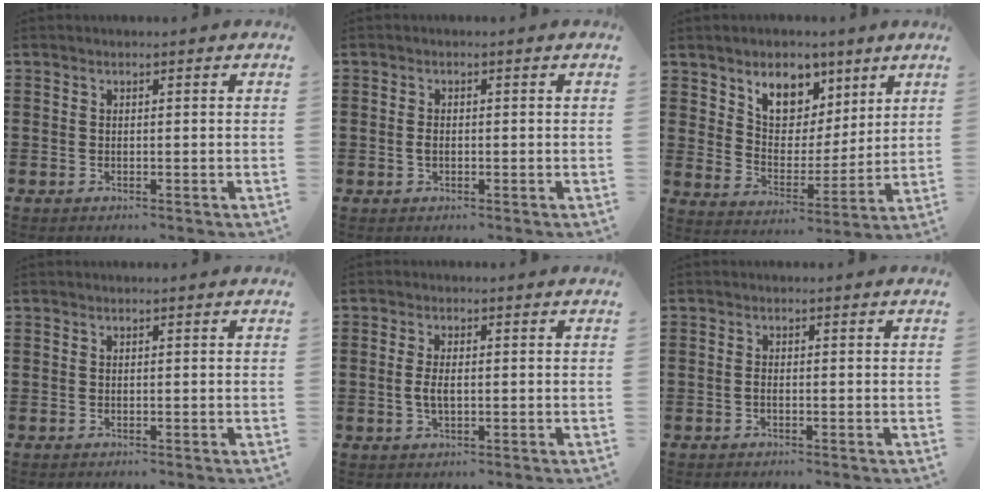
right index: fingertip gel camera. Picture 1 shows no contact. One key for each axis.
{"total": 1.2, "fx": -0.2, "fy": 0.6, "fz": 1.1, "tx": -0.023, "ty": -0.001, "tz": -0.003}
{"total": 8.0, "fx": 5.6, "fy": 5.4, "fz": 2.0, "tx": -0.066, "ty": -0.021, "tz": 0.102}
{"total": 0.0}
{"total": 2.9, "fx": -0.2, "fy": 1.3, "fz": 2.6, "tx": -0.058, "ty": 0.000, "tz": -0.008}
{"total": 0.7, "fx": -0.3, "fy": 0.0, "fz": 0.7, "tx": -0.016, "ty": -0.006, "tz": -0.004}